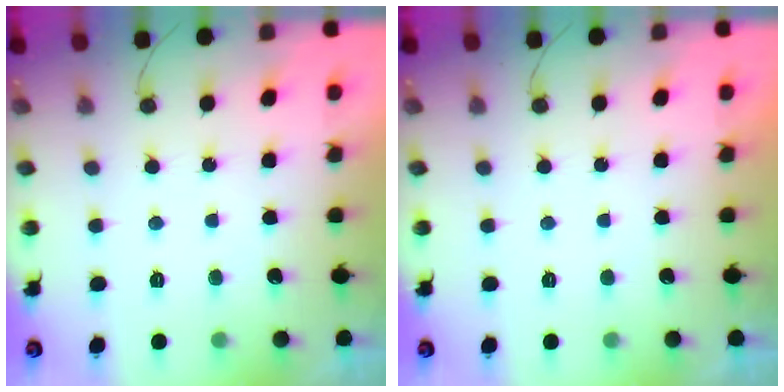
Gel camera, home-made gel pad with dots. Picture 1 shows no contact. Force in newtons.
{"total": 0.0}